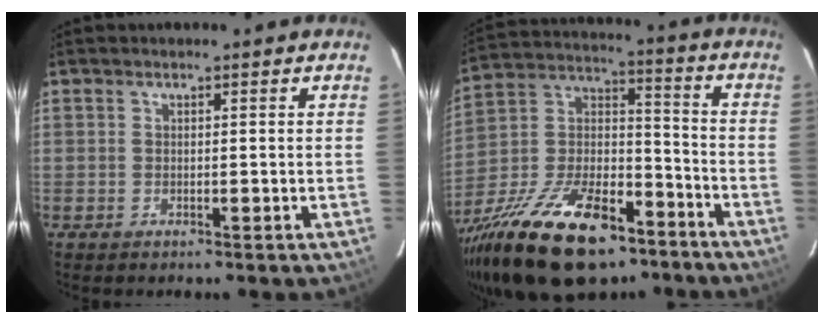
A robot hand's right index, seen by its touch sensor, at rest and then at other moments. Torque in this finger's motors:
{"motor_torque": [1.71, -0.43, 1.05, 0.21]}